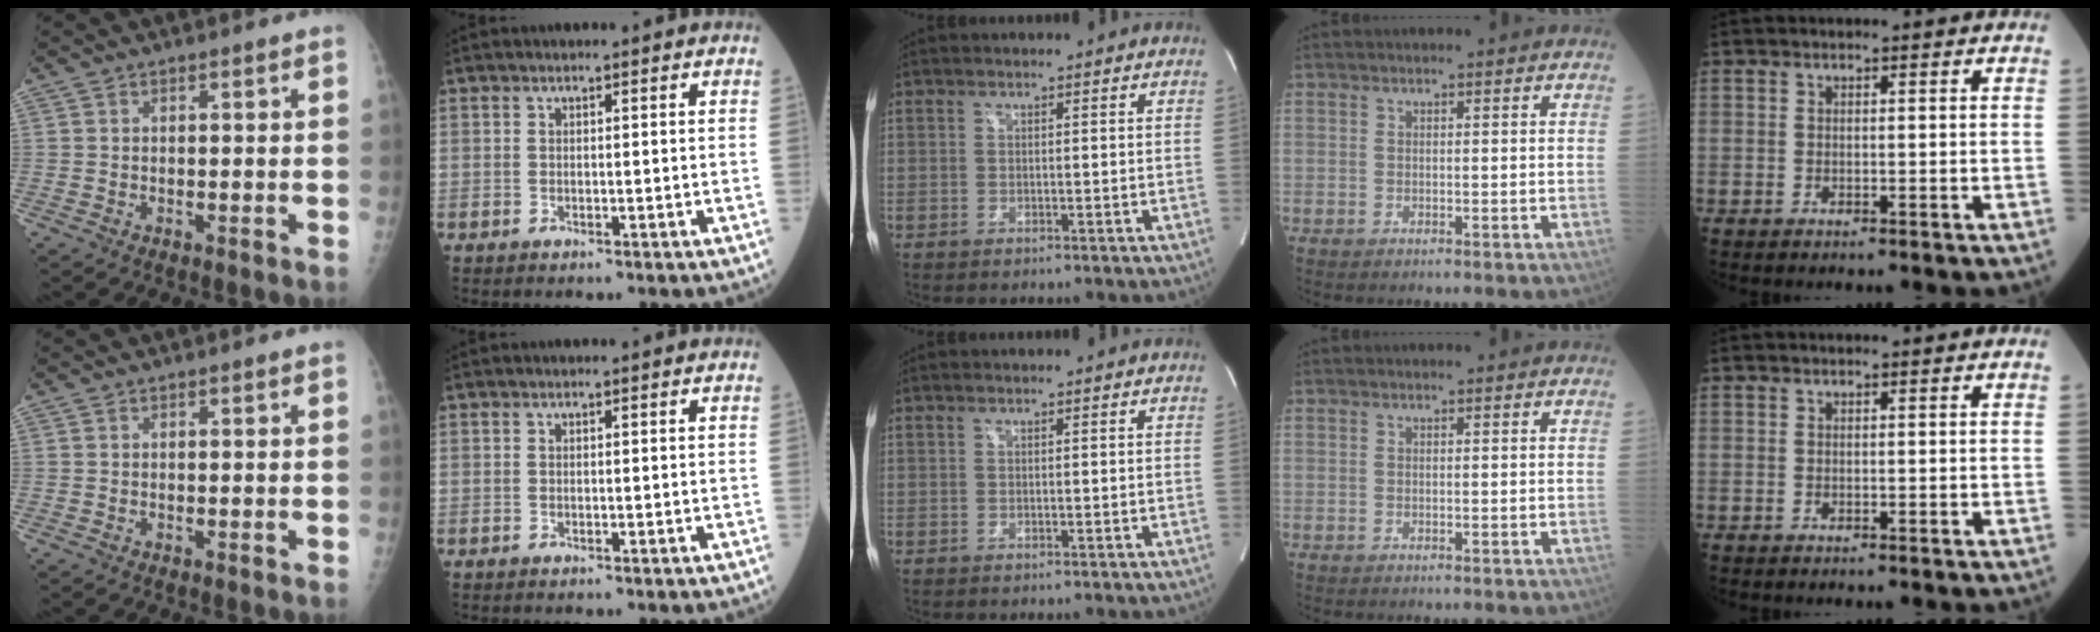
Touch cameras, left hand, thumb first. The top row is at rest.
{}